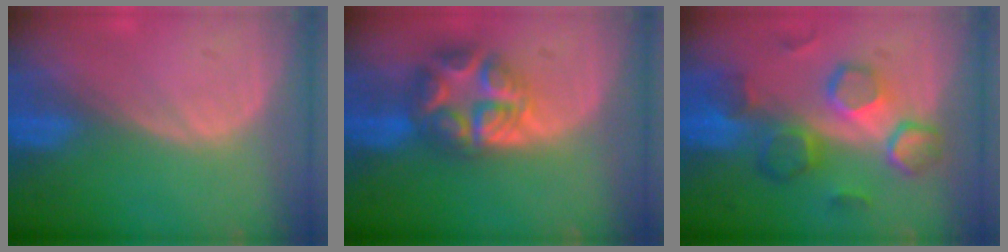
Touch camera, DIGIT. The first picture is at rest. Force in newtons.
{"total": 7.9, "press": 7.9, "slide": 0.5}
{"total": 9.0, "press": 8.8, "slide": 1.8}